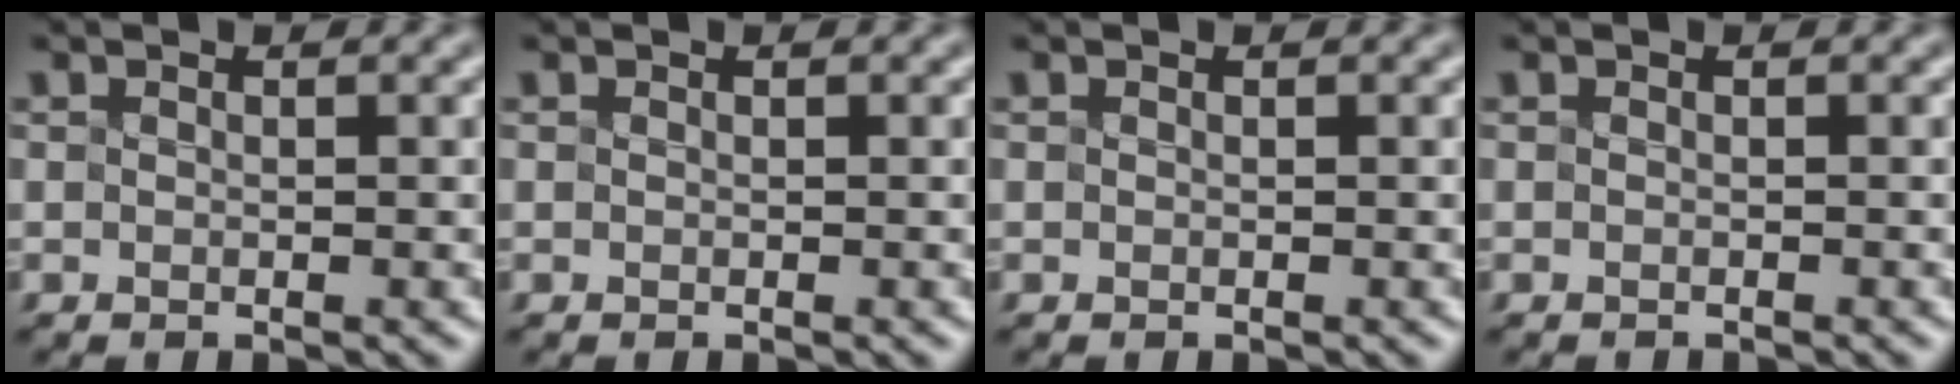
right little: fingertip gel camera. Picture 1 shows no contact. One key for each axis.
{"total": 0.0}
{"total": 0.0}
{"total": 0.8, "fx": -0.8, "fy": 0.0, "fz": 0.1, "tx": 0.004, "ty": -0.004, "tz": -0.013}